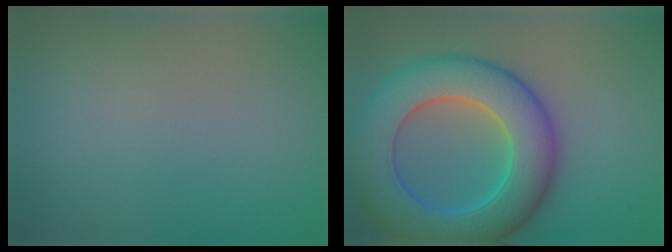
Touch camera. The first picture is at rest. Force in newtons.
{"total": 11.4, "press": 11.4, "slide": 0.3}